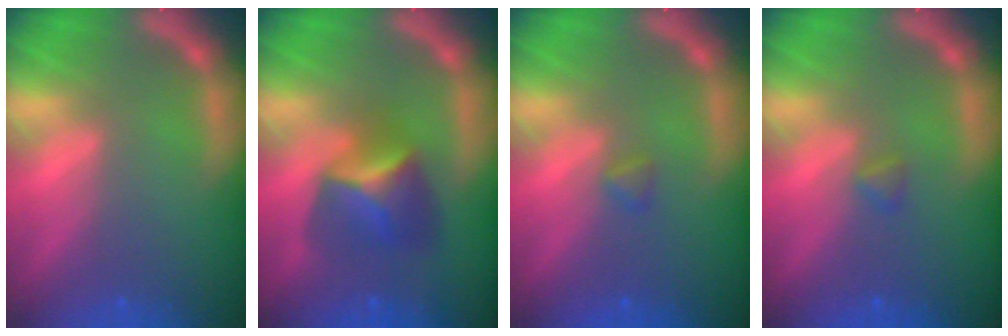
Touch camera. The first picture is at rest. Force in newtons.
{"total": 4.9}
{"total": 0.9}
{"total": 0.9}